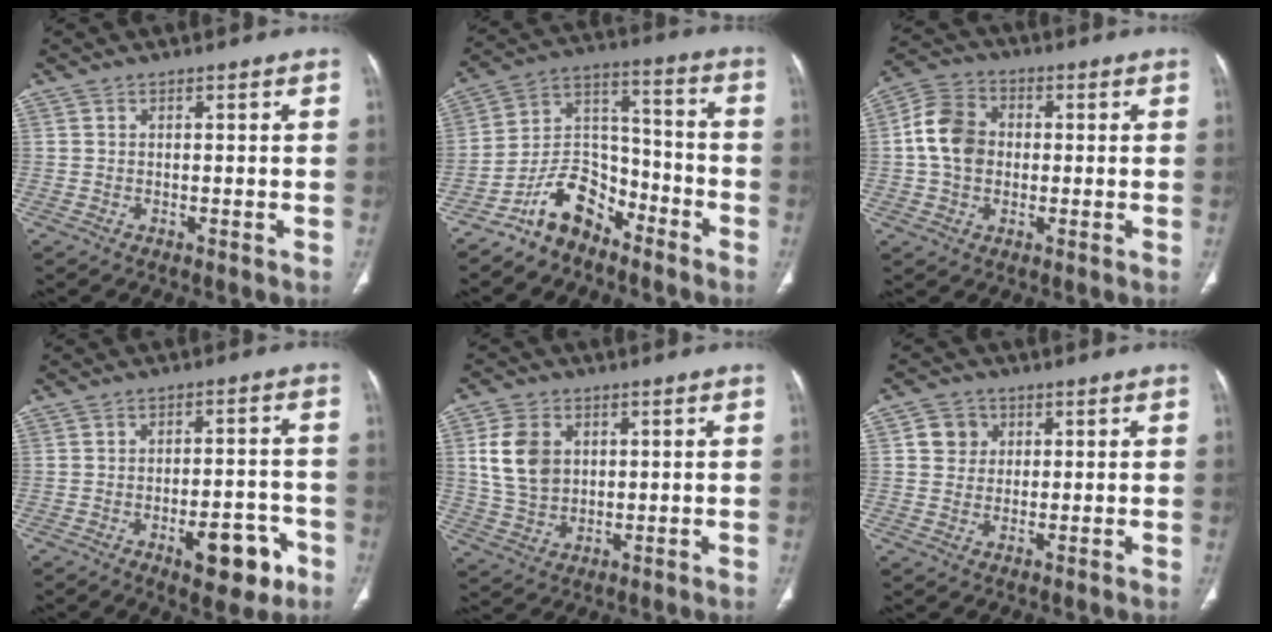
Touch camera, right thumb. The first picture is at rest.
{"total": 11.1, "force": [-8.0, 6.4, 4.2], "torque": [-0.049, 0.091, -0.159]}
{"total": 9.6, "force": [0.2, 7.6, 5.9], "torque": [-0.097, 0.020, -0.007]}
{"total": 10.0, "force": [-4.4, 4.3, 8.0], "torque": [-0.089, 0.021, -0.053]}
{"total": 9.6, "force": [2.2, 7.3, 5.8], "torque": [-0.096, -0.005, 0.049]}
{"total": 4.6, "force": [1.4, 4.2, 1.3], "torque": [-0.001, 0.000, 0.021]}